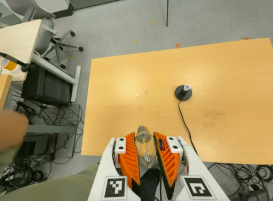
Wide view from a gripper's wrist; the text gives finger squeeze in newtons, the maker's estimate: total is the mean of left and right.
{"total": 18.2, "left": 20.0, "right": 16.3}